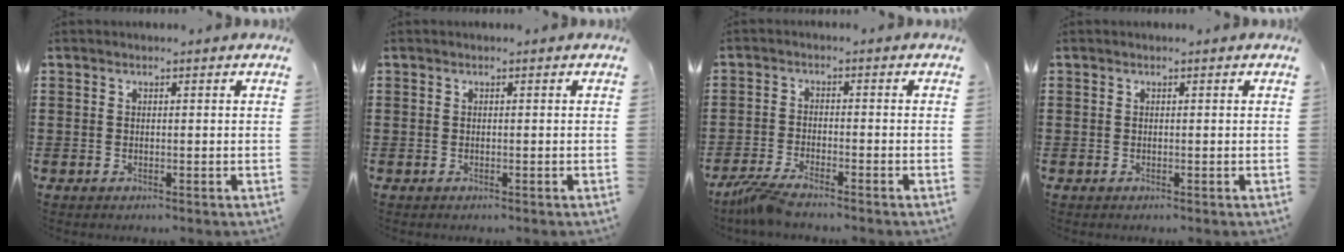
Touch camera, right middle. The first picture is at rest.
{"total": 0.0}
{"total": 3.7, "force": [-3.3, -0.1, 1.7], "torque": [-0.052, -0.015, -0.067]}
{"total": 0.0}